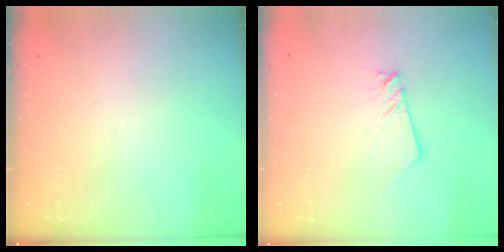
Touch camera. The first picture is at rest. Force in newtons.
{"total": 2.4, "press": 2.4, "slide": 0.2}